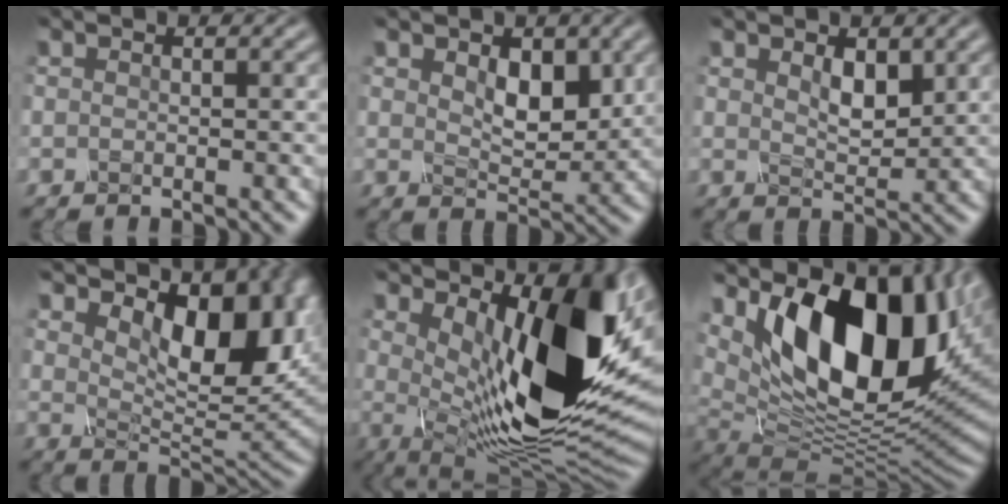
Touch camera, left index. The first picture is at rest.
{"total": 3.8, "force": [1.1, 2.2, 2.9], "torque": [-0.055, -0.010, 0.015]}
{"total": 2.5, "force": [0.8, 1.3, 2.0], "torque": [-0.040, -0.008, 0.015]}
{"total": 10.2, "force": [3.7, 5.1, 8.0], "torque": [-0.114, -0.011, 0.060]}
{"total": 14.8, "force": [3.0, 6.5, 12.9], "torque": [-0.180, -0.024, 0.061]}
{"total": 16.9, "force": [6.1, 8.5, 13.3], "torque": [-0.207, 0.005, 0.097]}